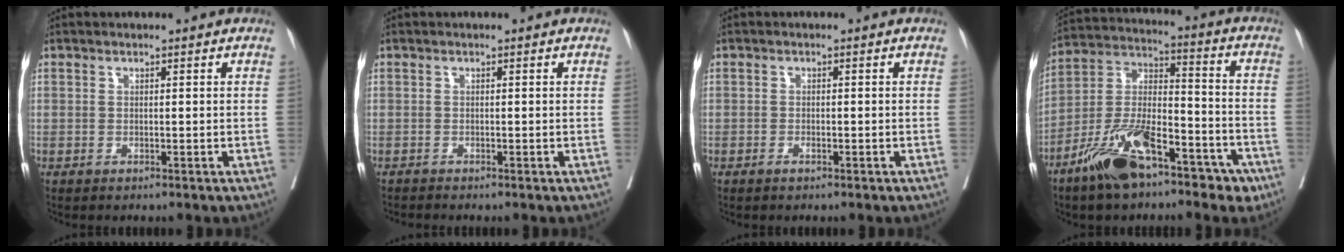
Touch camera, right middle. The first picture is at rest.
{"total": 4.7, "force": [-4.2, -2.2, -0.2], "torque": [-0.014, -0.013, -0.082]}
{"total": 1.0, "force": [-0.7, 0.4, 0.7], "torque": [-0.013, 0.000, -0.010]}
{"total": 15.9, "force": [-9.9, 6.1, 10.9], "torque": [-0.203, 0.012, -0.173]}